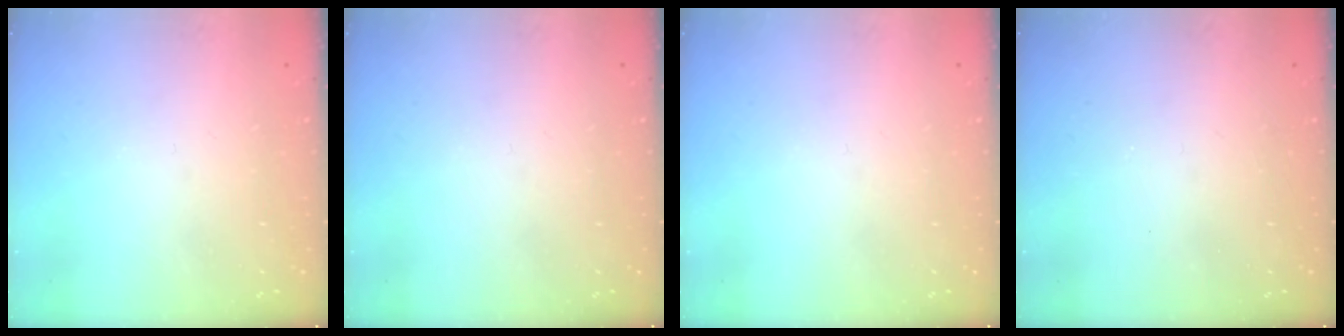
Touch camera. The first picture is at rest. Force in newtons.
{"total": 0.0}
{"total": 0.0}
{"total": 2.5, "press": 2.4, "slide": 0.4}